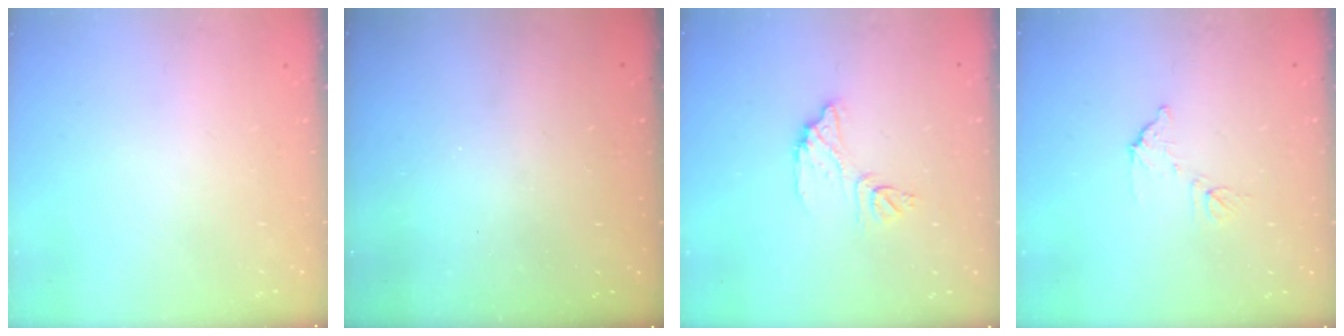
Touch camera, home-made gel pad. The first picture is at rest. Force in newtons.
{"total": 3.2, "press": 3.2, "slide": 0.1}
{"total": 9.5, "press": 9.5, "slide": 0.7}
{"total": 7.2, "press": 7.2, "slide": 0.3}